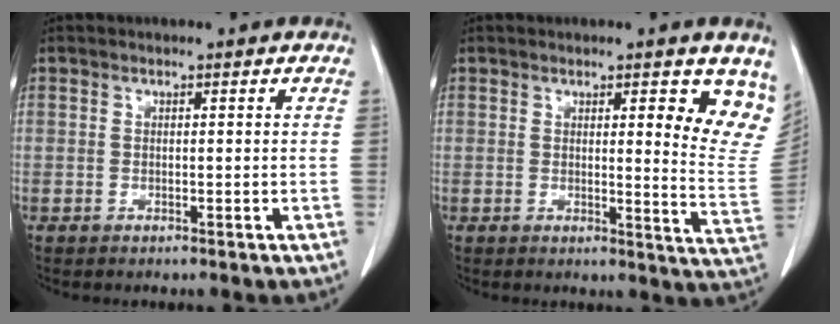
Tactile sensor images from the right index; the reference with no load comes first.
{"total": 9.6, "force": [6.1, 1.6, 7.3], "torque": [-0.069, -0.030, 0.055]}